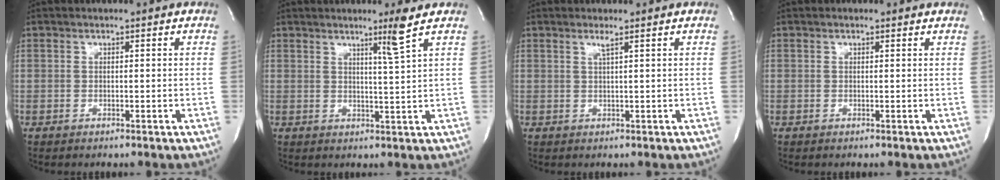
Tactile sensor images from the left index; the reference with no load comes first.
{"total": 3.7, "force": [2.3, -1.7, 2.3], "torque": [-0.046, -0.019, 0.046]}
{"total": 1.3, "force": [0.7, -0.5, 1.0], "torque": [-0.031, -0.008, 0.018]}
{"total": 0.5, "force": [0.3, 0.4, 0.0], "torque": [0.000, 0.007, 0.004]}